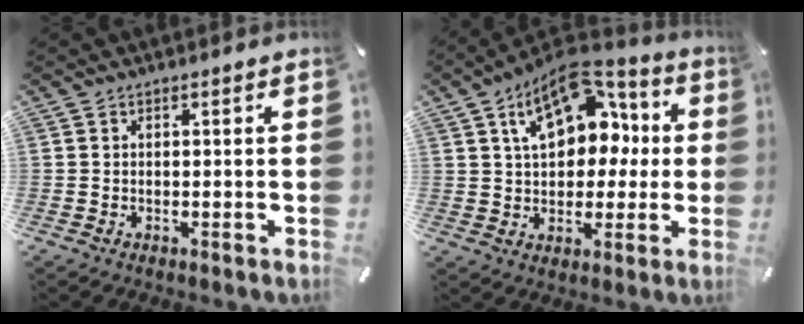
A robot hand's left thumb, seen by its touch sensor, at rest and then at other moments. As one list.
[{"total": 16.1, "force": [6.1, 11.1, 9.9], "torque": [-0.156, -0.024, 0.110]}]